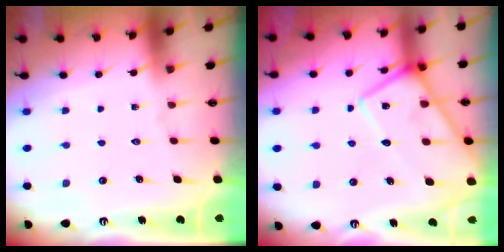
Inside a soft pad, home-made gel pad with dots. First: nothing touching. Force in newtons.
{"total": 14.8, "press": 14.7, "slide": 1.2}